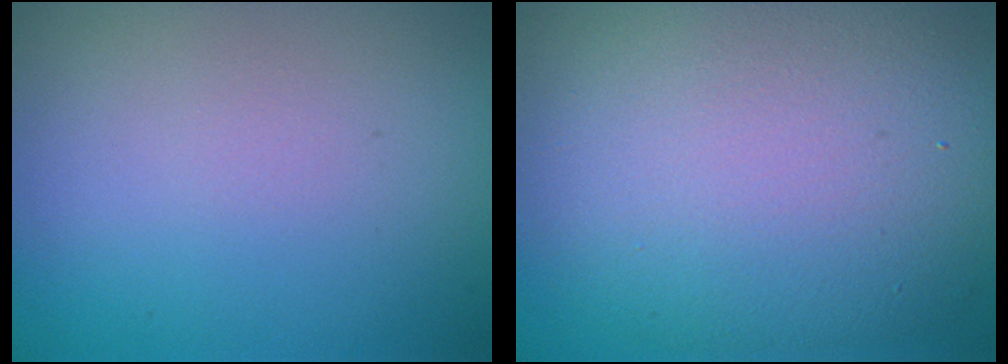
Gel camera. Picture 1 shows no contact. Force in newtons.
{"total": 11.8, "press": 11.8, "slide": 0.6}